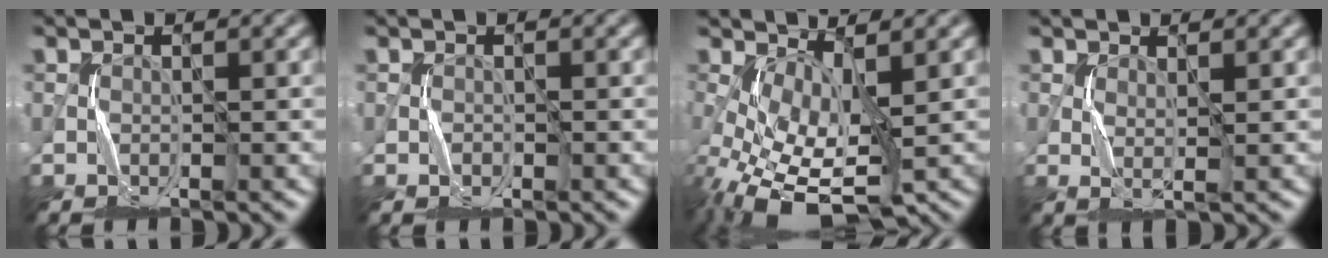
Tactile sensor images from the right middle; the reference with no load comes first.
{"total": 0.5, "force": [-0.2, 0.4, 0.2], "torque": [-0.001, 0.001, -0.004]}
{"total": 8.2, "force": [-3.0, 3.0, 7.0], "torque": [-0.144, -0.005, -0.056]}
{"total": 1.2, "force": [0.6, 0.1, 1.0], "torque": [-0.022, -0.003, 0.015]}